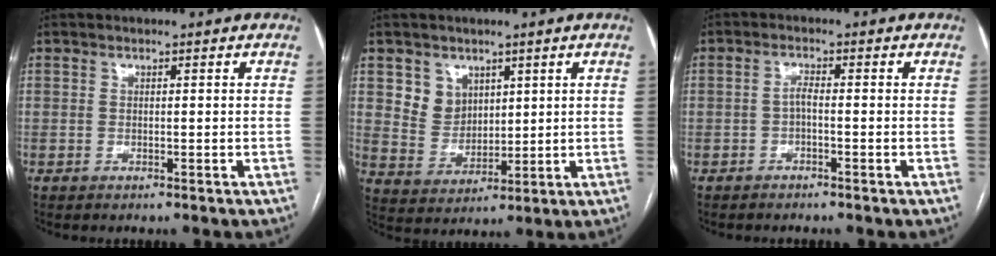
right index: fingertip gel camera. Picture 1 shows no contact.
{"total": 5.9, "force": [3.1, 4.8, 1.4], "torque": [-0.033, 0.005, 0.069]}
{"total": 1.6, "force": [-0.7, 0.3, 1.4], "torque": [-0.026, 0.004, -0.016]}